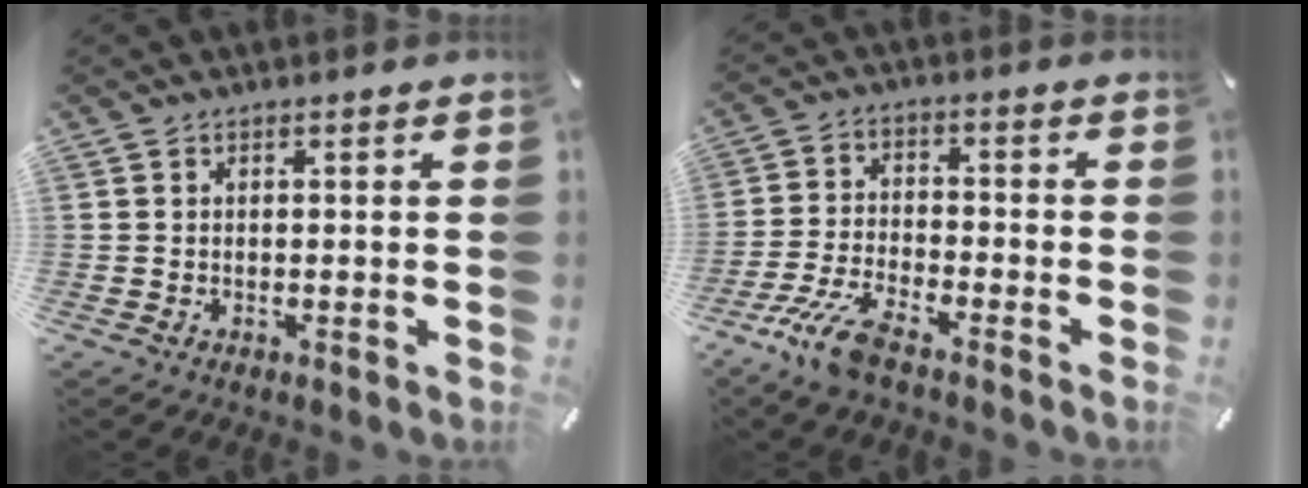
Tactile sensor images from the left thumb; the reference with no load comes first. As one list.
[{"total": 8.4, "force": [-6.1, 2.3, 5.3], "torque": [-0.123, 0.010, -0.117]}]